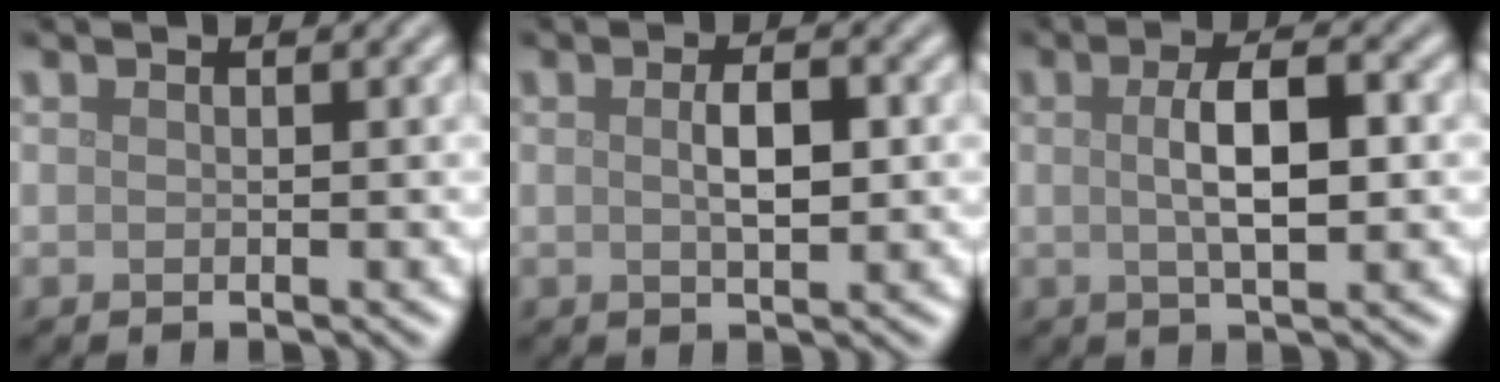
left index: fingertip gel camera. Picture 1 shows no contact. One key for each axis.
{"total": 2.7, "fx": 0.3, "fy": 0.9, "fz": 2.5, "tx": -0.049, "ty": 0.001, "tz": 0.005}
{"total": 4.7, "fx": 0.4, "fy": 1.4, "fz": 4.4, "tx": -0.081, "ty": 0.006, "tz": 0.006}